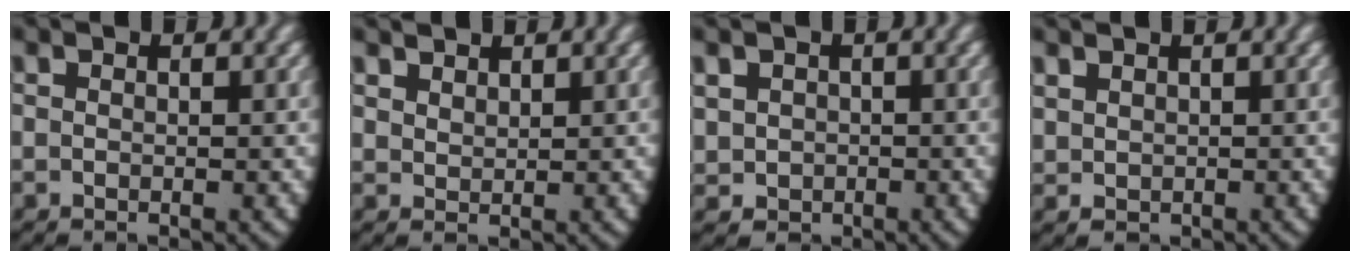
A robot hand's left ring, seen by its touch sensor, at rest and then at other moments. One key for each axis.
{"total": 1.9, "fx": 1.9, "fy": 0.2, "fz": 0.2, "tx": -0.003, "ty": -0.004, "tz": 0.045}
{"total": 4.4, "fx": -0.1, "fy": 4.1, "fz": 1.4, "tx": -0.046, "ty": -0.023, "tz": 0.008}
{"total": 1.3, "fx": 0.6, "fy": 1.1, "fz": 0.4, "tx": -0.022, "ty": -0.014, "tz": 0.028}